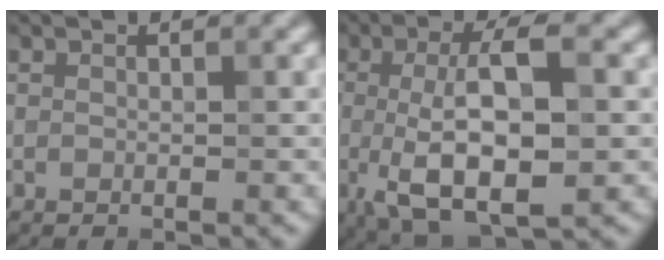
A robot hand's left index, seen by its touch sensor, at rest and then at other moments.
{"total": 9.0, "force": [-0.7, 3.0, 8.4], "torque": [-0.147, 0.002, -0.015]}